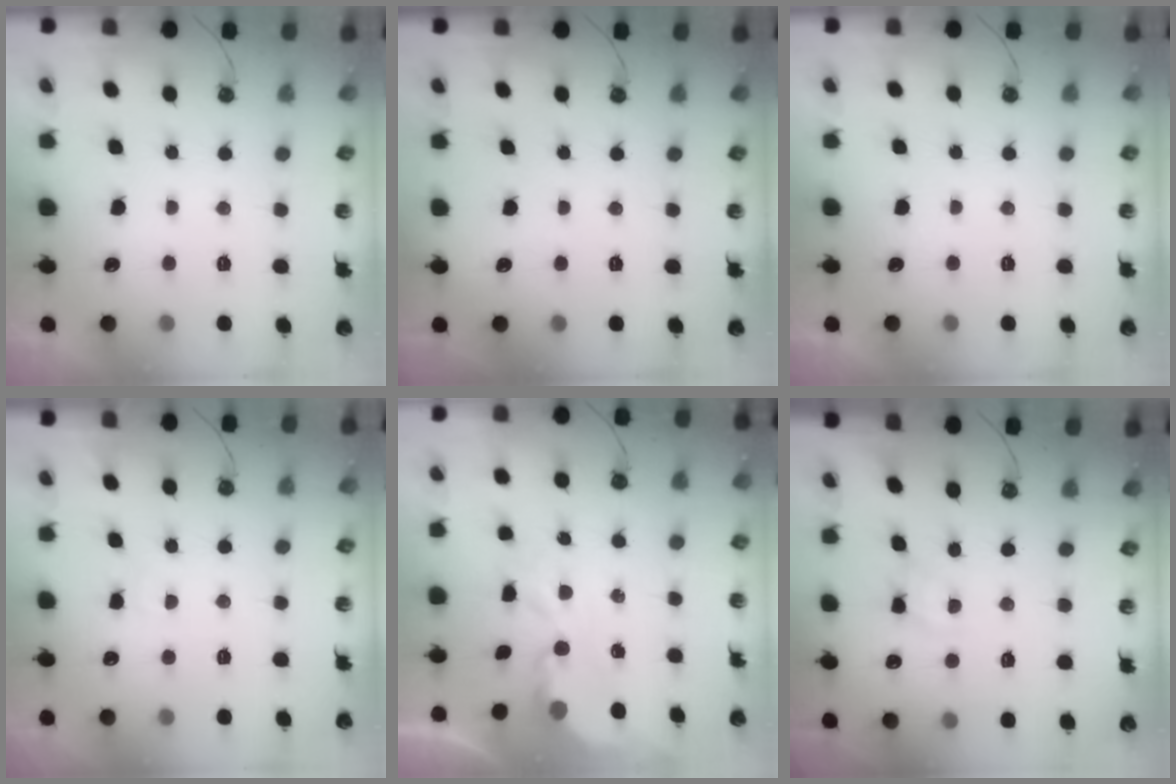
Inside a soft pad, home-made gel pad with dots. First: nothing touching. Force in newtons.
{"total": 1.2, "press": 1.1, "slide": 0.3}
{"total": 0.0}
{"total": 3.9, "press": 3.8, "slide": 0.5}
{"total": 3.9, "press": 3.9, "slide": 0.1}
{"total": 3.6, "press": 3.6, "slide": 0.5}